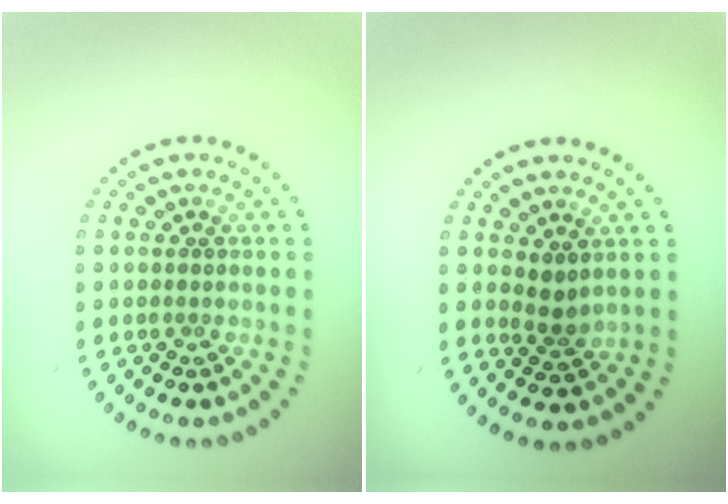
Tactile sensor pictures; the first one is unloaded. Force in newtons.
{"total": 1.6, "press": 1.3, "slide": 0.9}